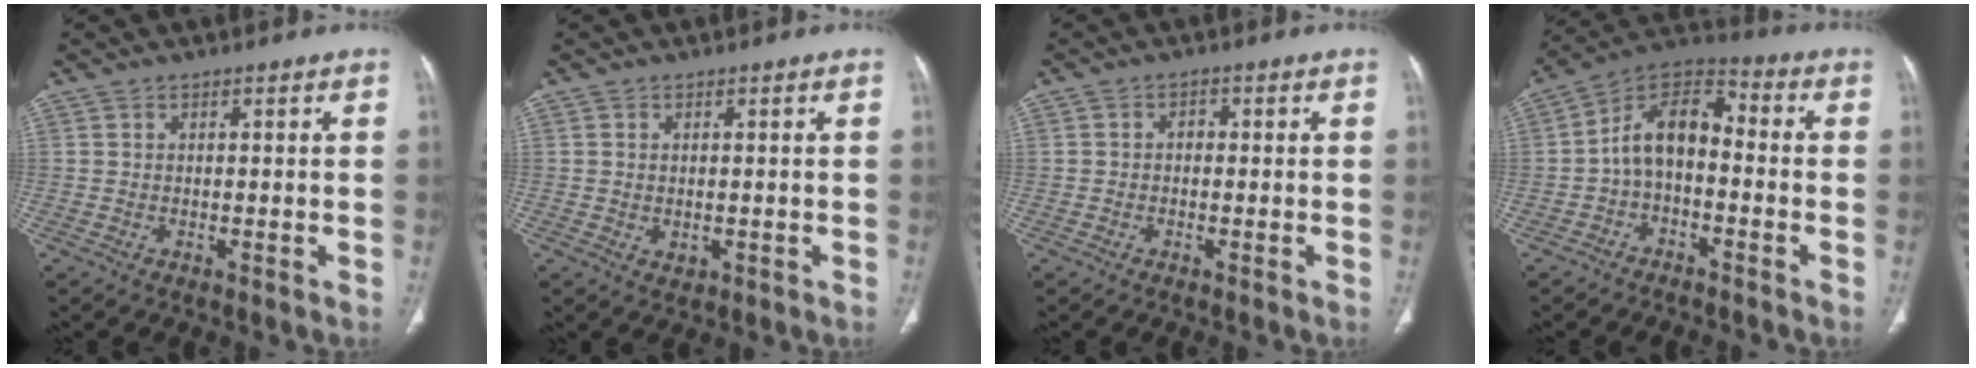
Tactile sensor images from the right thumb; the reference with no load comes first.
{"total": 1.6, "force": [-0.1, 1.2, 1.0], "torque": [-0.017, -0.003, 0.003]}
{"total": 1.3, "force": [-0.2, 1.0, 0.8], "torque": [-0.007, 0.005, -0.008]}
{"total": 10.8, "force": [-1.6, 6.6, 8.4], "torque": [-0.130, 0.051, -0.044]}